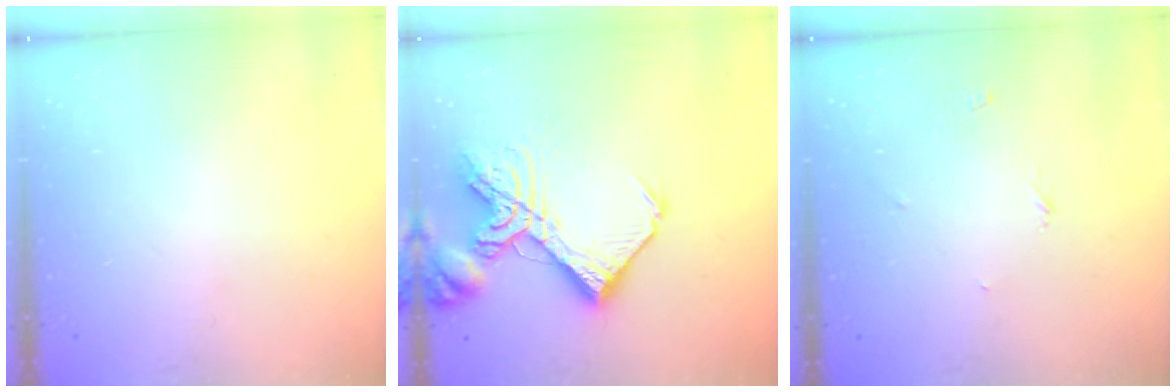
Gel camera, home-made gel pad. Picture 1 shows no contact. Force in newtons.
{"total": 16.5, "press": 16.4, "slide": 2.1}
{"total": 2.5, "press": 2.5, "slide": 0.3}